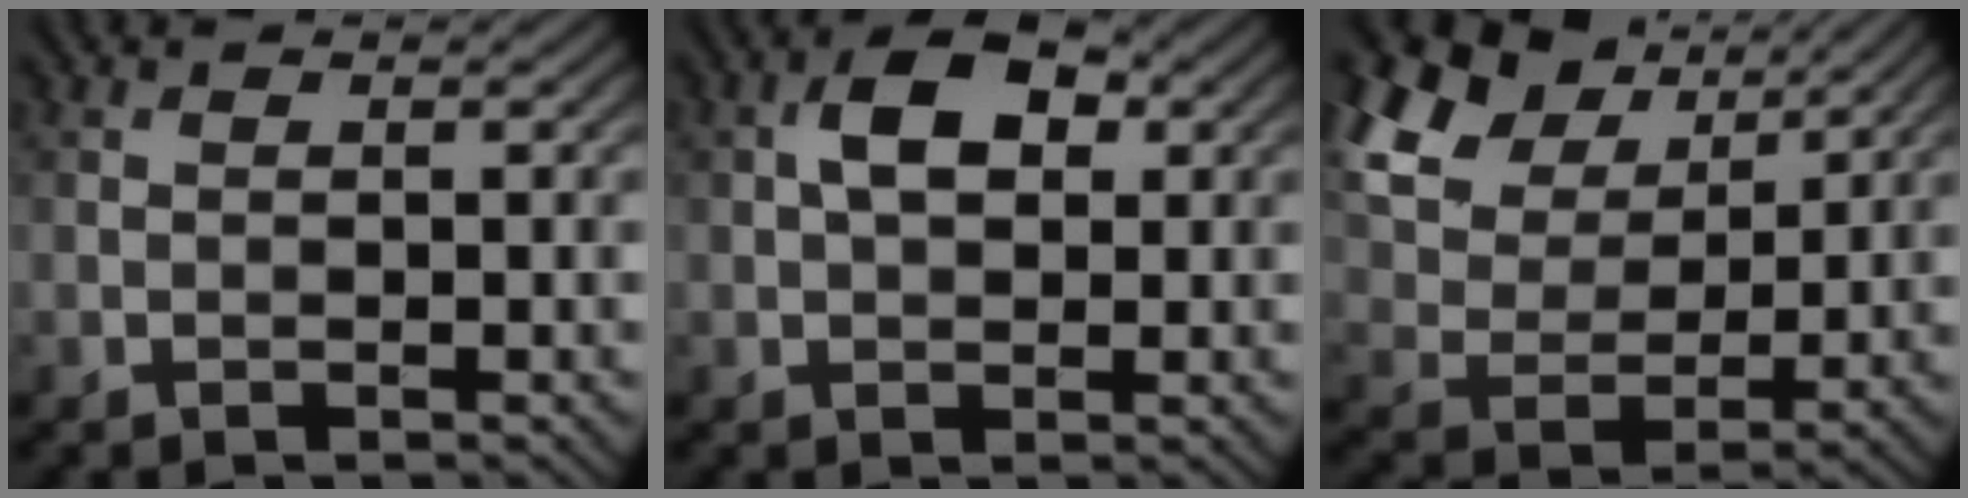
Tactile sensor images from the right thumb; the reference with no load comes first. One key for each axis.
{"total": 5.4, "fx": 1.2, "fy": 3.2, "fz": 4.1, "tx": -0.072, "ty": 0.009, "tz": 0.014}
{"total": 15.6, "fx": 8.6, "fy": 9.8, "fz": 8.7, "tx": -0.242, "ty": 0.032, "tz": 0.169}